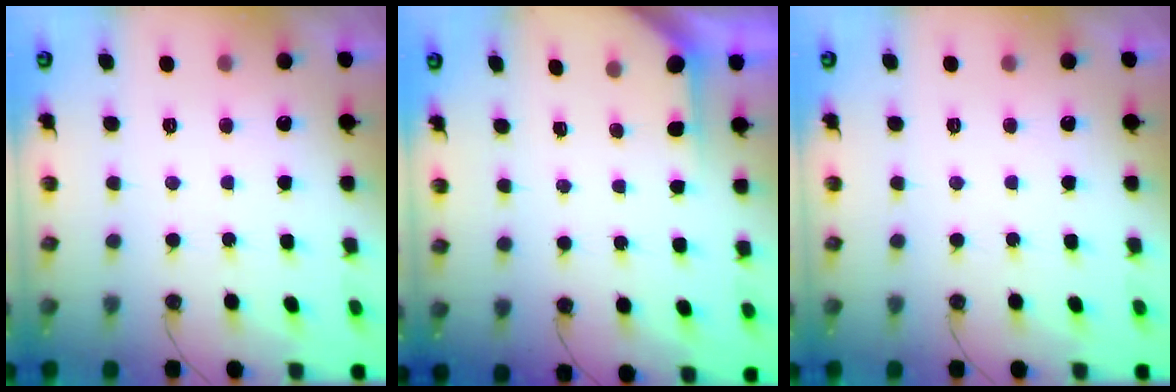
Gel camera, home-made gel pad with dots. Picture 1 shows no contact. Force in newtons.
{"total": 2.3, "press": 2.3, "slide": 0.3}
{"total": 0.0}